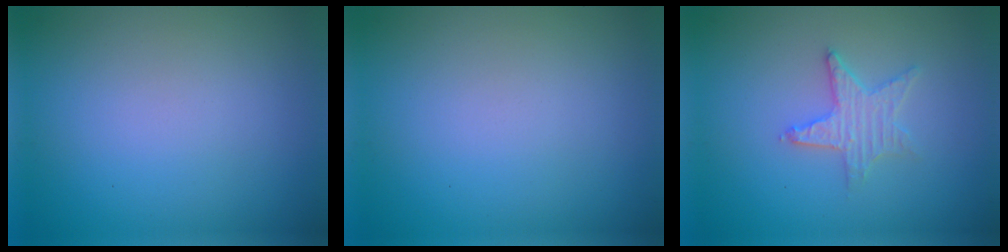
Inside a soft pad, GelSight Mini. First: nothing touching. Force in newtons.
{"total": 0.0}
{"total": 2.7, "press": 2.6, "slide": 0.5}